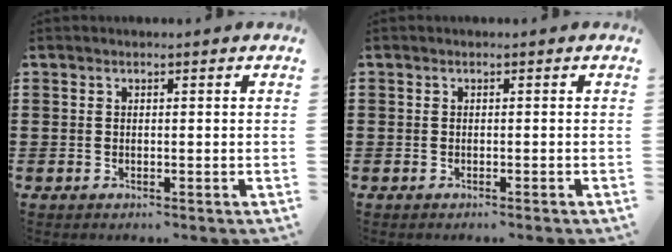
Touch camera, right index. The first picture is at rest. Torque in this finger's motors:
{"motor_torque": [0.11, -0.10, 0.02, 0.01]}